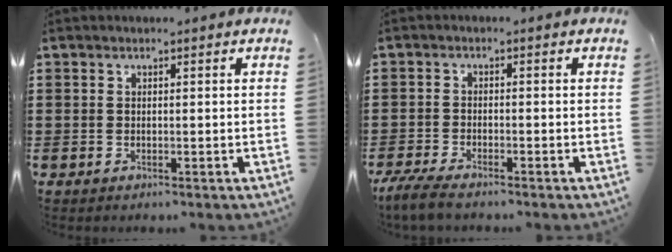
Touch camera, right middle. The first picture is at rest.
{"total": 3.2, "force": [-2.9, 0.1, 1.5], "torque": [-0.046, -0.008, -0.063]}